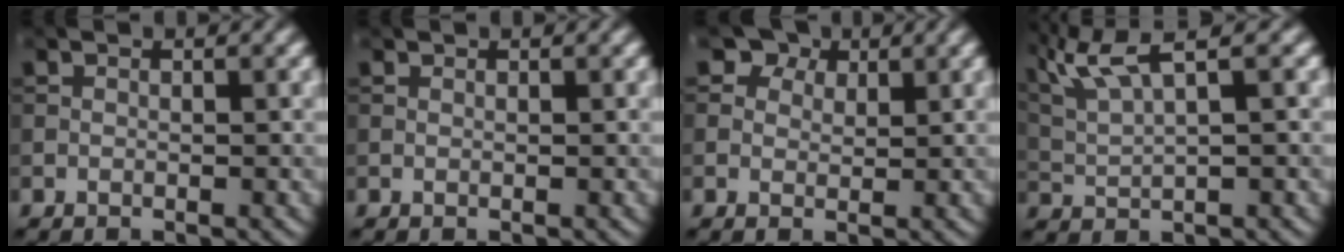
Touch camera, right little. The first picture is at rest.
{"total": 0.0}
{"total": 3.6, "force": [2.4, 2.3, 1.3], "torque": [-0.029, -0.008, 0.034]}
{"total": 6.2, "force": [3.8, 1.4, 4.6], "torque": [-0.098, 0.022, 0.077]}